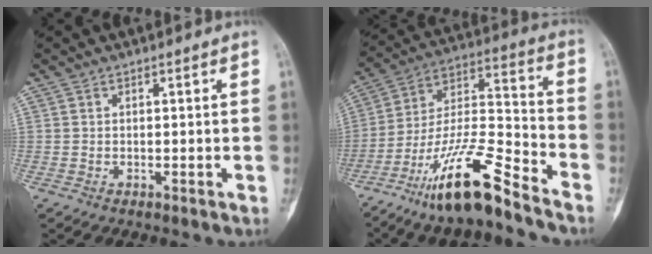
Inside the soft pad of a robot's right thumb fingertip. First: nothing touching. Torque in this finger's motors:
{"motor_torque": [2.90, 1.00, 1.23, -1.55, 0.43]}